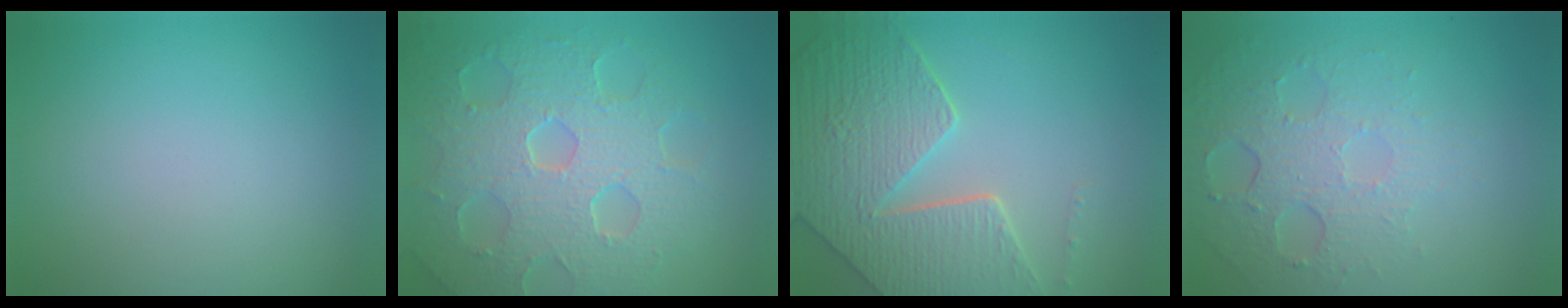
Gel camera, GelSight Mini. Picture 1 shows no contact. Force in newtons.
{"total": 8.5, "press": 6.1, "slide": 6.0}
{"total": 8.8, "press": 6.3, "slide": 6.2}
{"total": 5.1, "press": 3.6, "slide": 3.6}